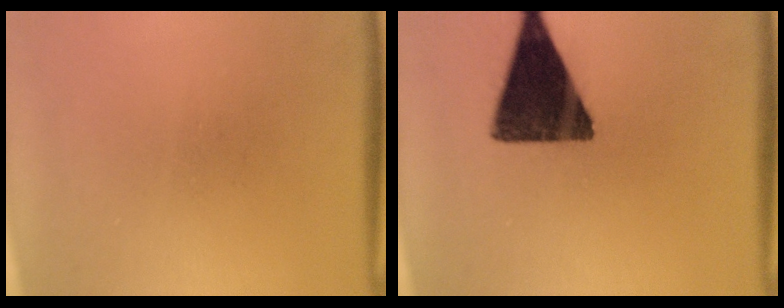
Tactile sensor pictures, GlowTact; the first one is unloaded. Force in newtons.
{"total": 15.5}